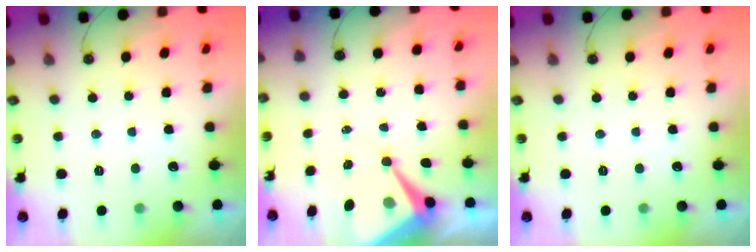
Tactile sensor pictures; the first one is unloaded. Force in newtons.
{"total": 11.0, "press": 11.0, "slide": 0.9}
{"total": 0.0}